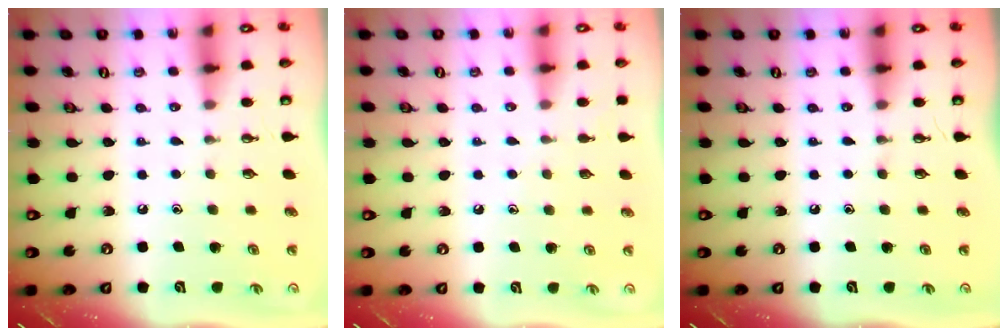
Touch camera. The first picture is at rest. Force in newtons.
{"total": 3.3, "press": 3.3, "slide": 0.5}
{"total": 0.0}